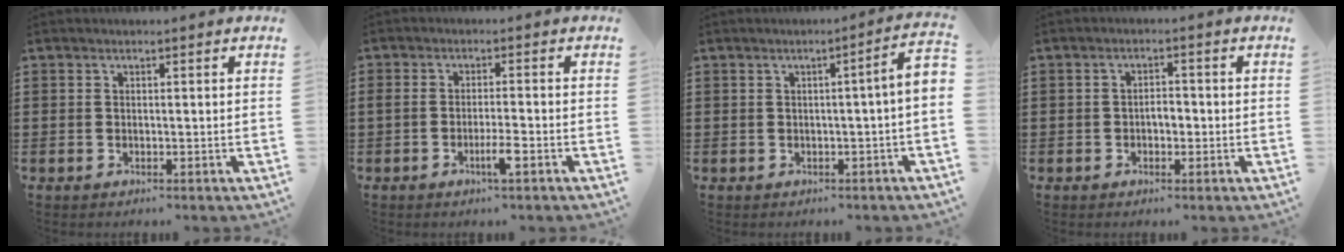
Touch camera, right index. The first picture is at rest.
{"total": 3.5, "force": [-1.7, 0.5, 3.0], "torque": [-0.059, -0.001, -0.033]}
{"total": 3.0, "force": [-0.5, -0.2, 3.0], "torque": [-0.051, -0.003, -0.011]}
{"total": 2.3, "force": [-0.6, 1.1, 1.9], "torque": [-0.037, 0.005, -0.013]}